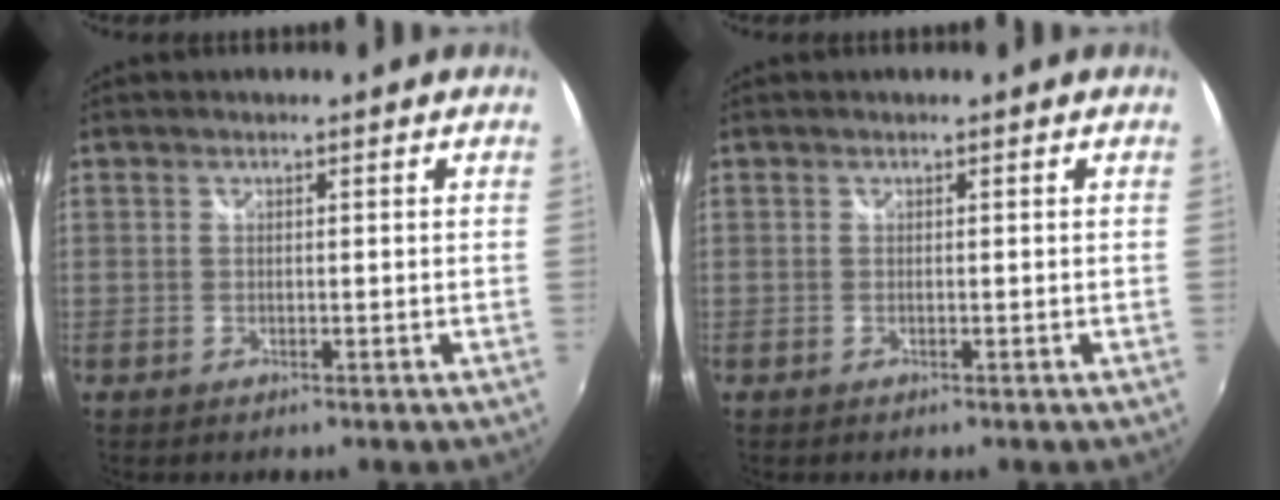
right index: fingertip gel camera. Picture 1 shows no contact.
{"total": 0.0}